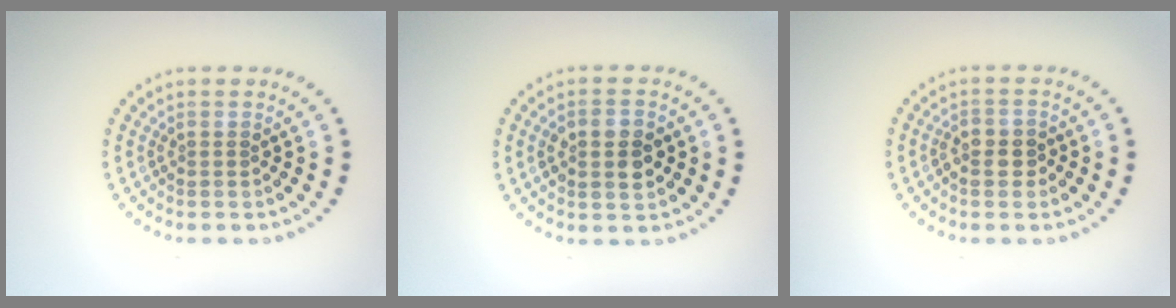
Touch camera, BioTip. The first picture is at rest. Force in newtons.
{"total": 3.8, "press": 3.8, "slide": 0.2}
{"total": 1.9, "press": 1.9, "slide": 0.5}